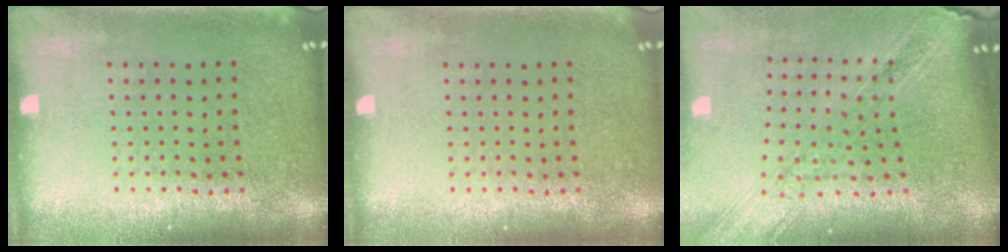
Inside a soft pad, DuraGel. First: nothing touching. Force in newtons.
{"total": 0.0}
{"total": 1.7, "press": 1.5, "slide": 0.8}